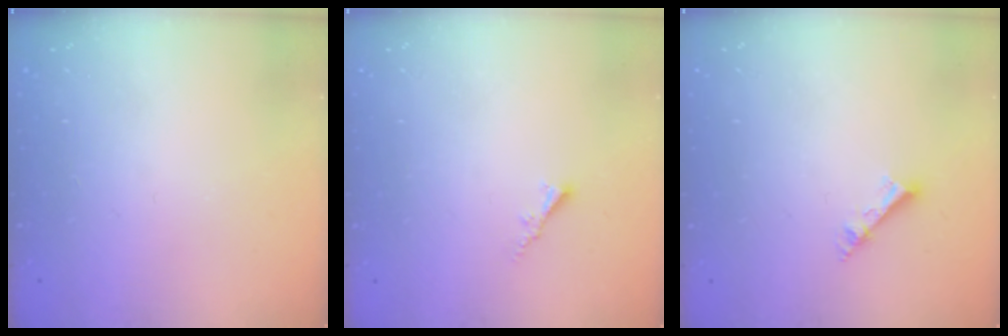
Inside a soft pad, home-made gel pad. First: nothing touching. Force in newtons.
{"total": 1.7, "press": 1.6, "slide": 0.5}
{"total": 2.6, "press": 2.5, "slide": 0.2}